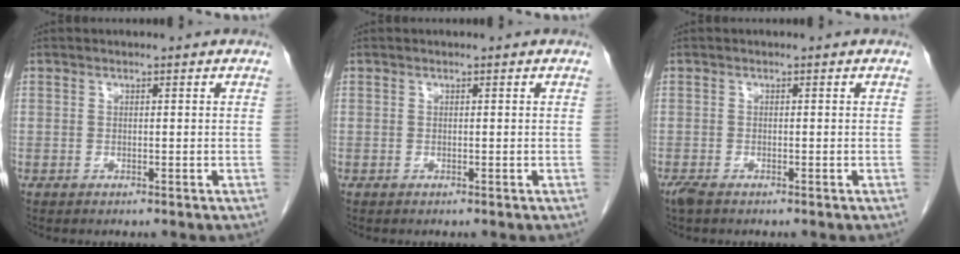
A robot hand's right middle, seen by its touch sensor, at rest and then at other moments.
{"total": 0.0}
{"total": 2.0, "force": [-1.5, 0.6, 1.2], "torque": [-0.031, -0.007, -0.027]}